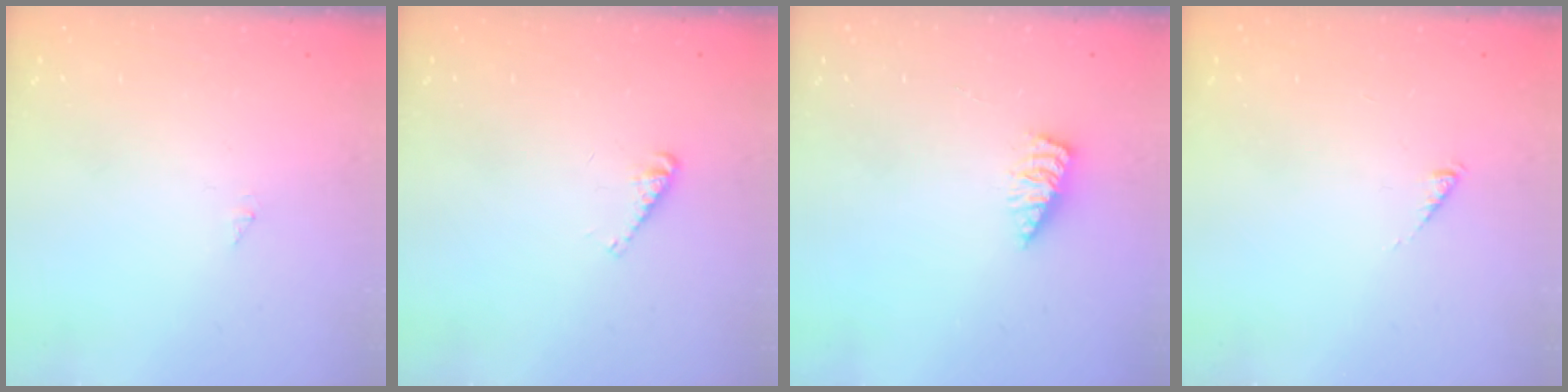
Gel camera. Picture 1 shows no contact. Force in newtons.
{"total": 2.7, "press": 2.7, "slide": 0.4}
{"total": 2.8, "press": 2.8, "slide": 0.4}
{"total": 0.0}